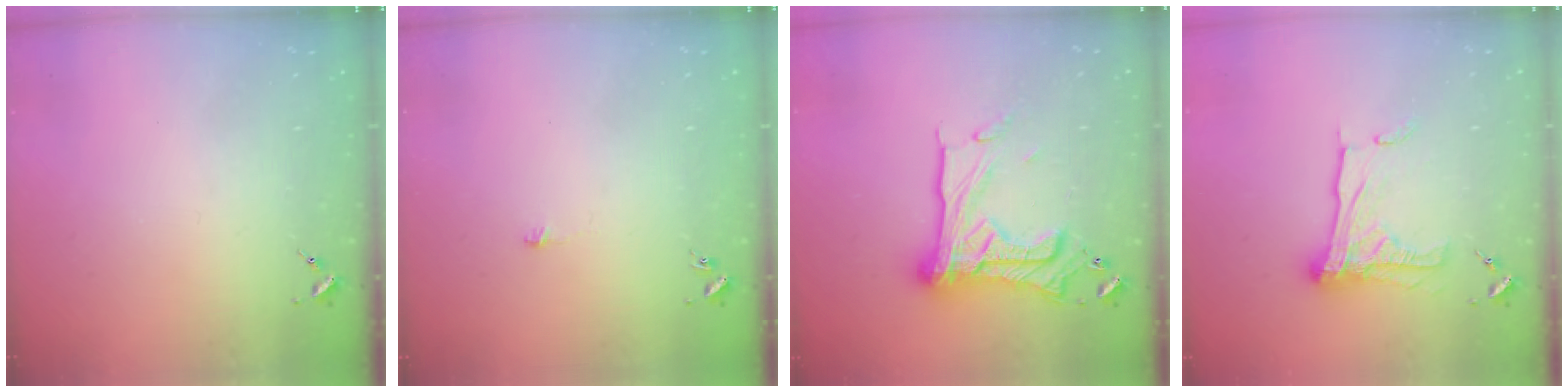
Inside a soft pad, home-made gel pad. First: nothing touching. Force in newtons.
{"total": 3.5, "press": 3.5, "slide": 0.3}
{"total": 21.7, "press": 21.7, "slide": 1.1}
{"total": 14.7, "press": 14.6, "slide": 1.3}